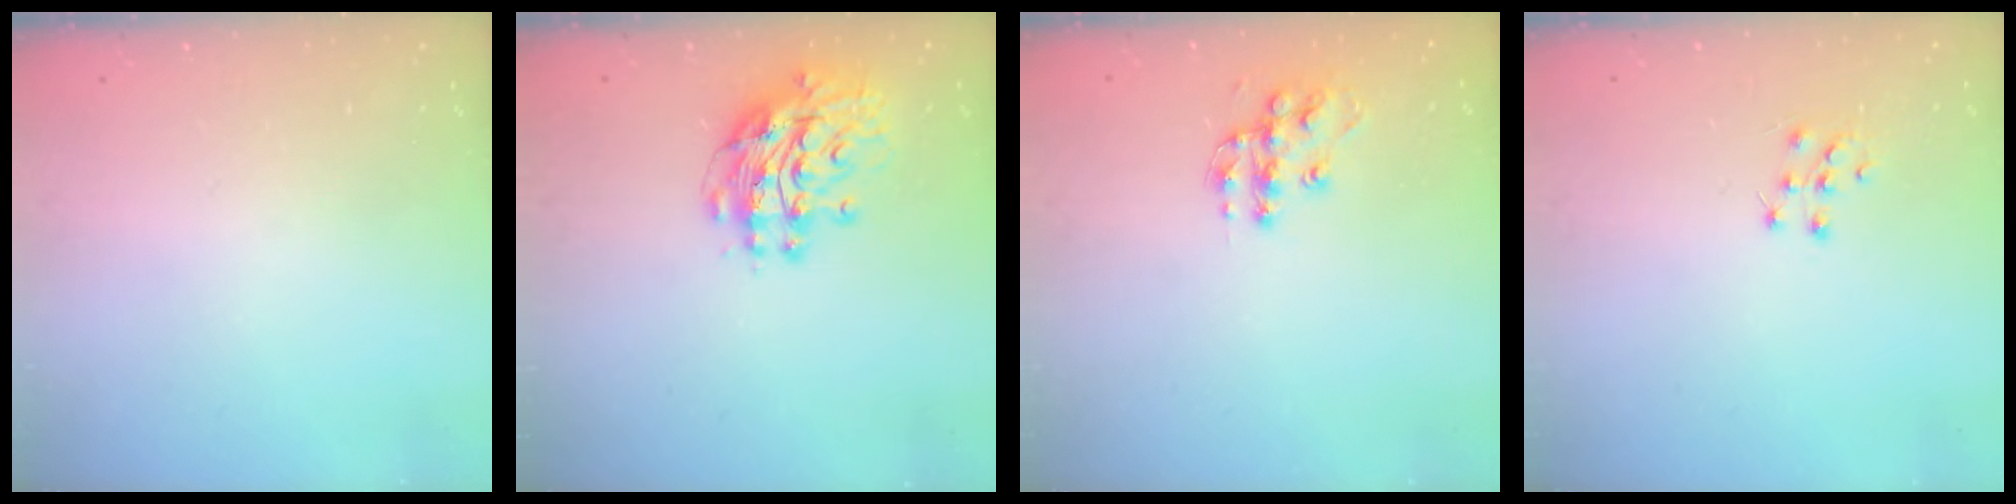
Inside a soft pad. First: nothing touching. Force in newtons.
{"total": 12.2, "press": 12.1, "slide": 1.1}
{"total": 11.8, "press": 11.8, "slide": 0.6}
{"total": 7.2, "press": 7.1, "slide": 0.7}